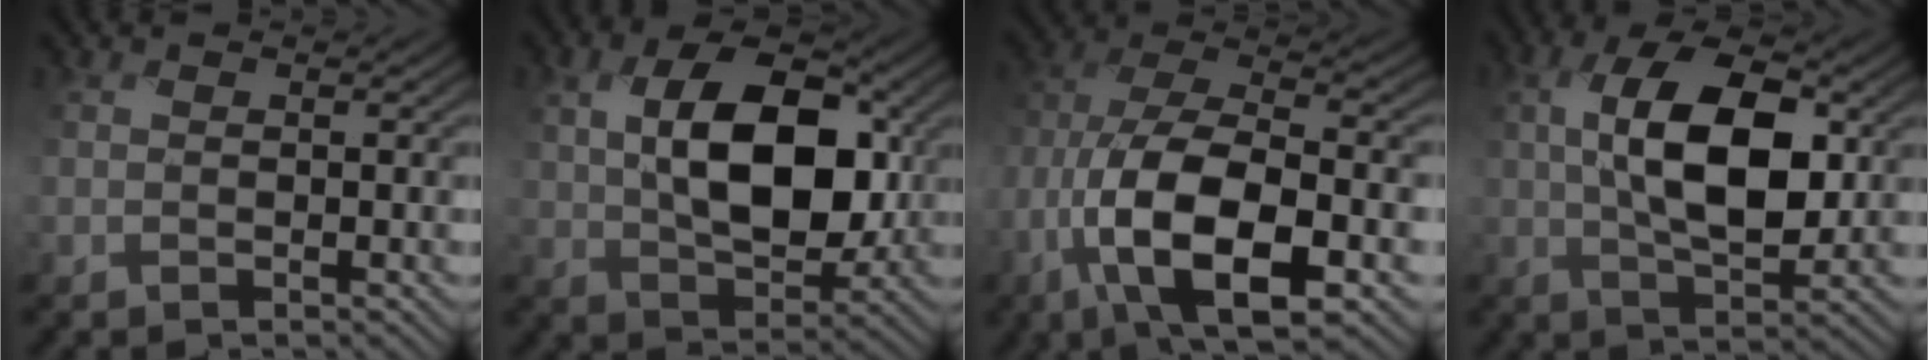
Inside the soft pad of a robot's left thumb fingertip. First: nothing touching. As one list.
[{"total": 11.8, "force": [1.9, 7.0, 9.3], "torque": [-0.170, 0.003, 0.034]}, {"total": 15.0, "force": [-5.8, 6.6, 12.2], "torque": [-0.253, -0.020, -0.112]}, {"total": 11.4, "force": [1.5, 5.5, 9.9], "torque": [-0.187, 0.006, 0.027]}]